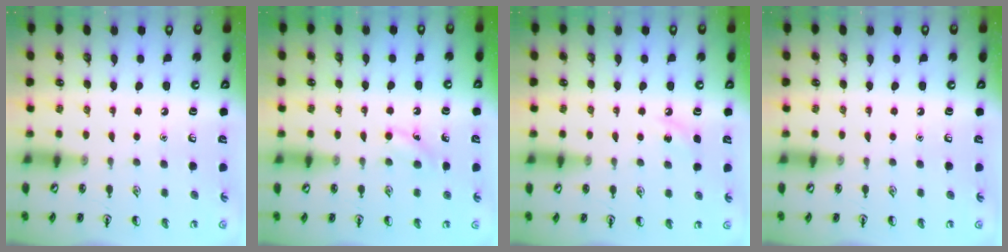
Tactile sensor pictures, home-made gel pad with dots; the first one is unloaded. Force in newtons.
{"total": 3.8, "press": 3.6, "slide": 1.2}
{"total": 3.3, "press": 3.1, "slide": 1.2}
{"total": 0.0}